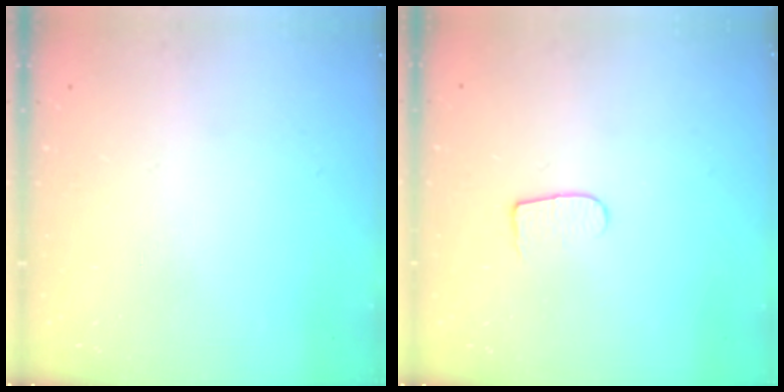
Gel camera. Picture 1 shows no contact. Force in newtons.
{"total": 5.9, "press": 5.9, "slide": 0.6}